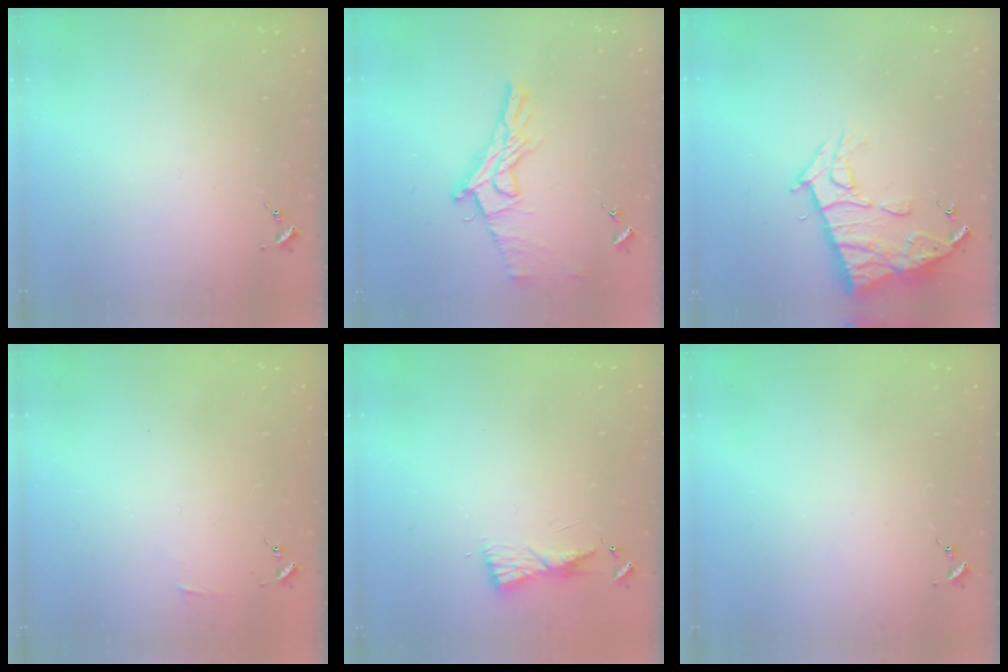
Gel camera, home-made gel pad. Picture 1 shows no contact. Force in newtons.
{"total": 12.8, "press": 12.7, "slide": 0.8}
{"total": 12.4, "press": 12.4, "slide": 1.2}
{"total": 2.9, "press": 2.9, "slide": 0.3}
{"total": 5.6, "press": 5.6, "slide": 0.8}
{"total": 0.0}